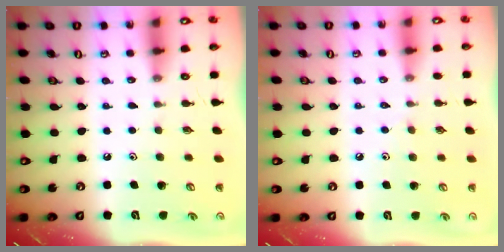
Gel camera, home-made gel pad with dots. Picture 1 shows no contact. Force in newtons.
{"total": 6.5, "press": 6.5, "slide": 0.7}